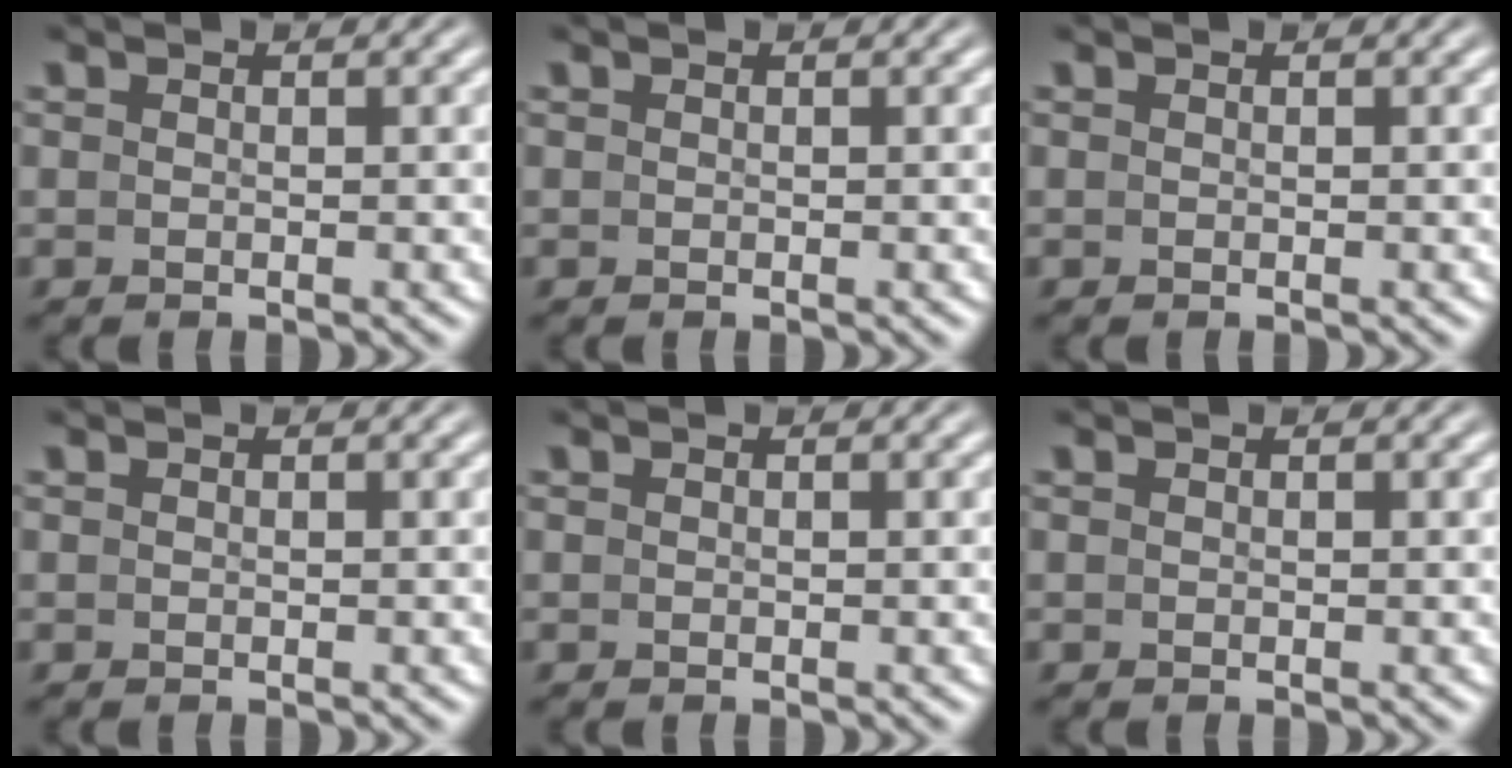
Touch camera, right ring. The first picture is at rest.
{"total": 0.0}
{"total": 0.0}
{"total": 0.0}
{"total": 0.0}
{"total": 0.0}